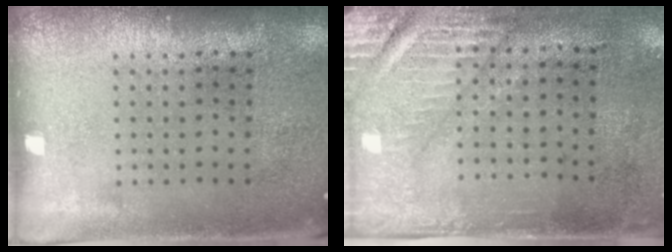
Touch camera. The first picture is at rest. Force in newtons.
{"total": 2.9, "press": 2.4, "slide": 1.6}